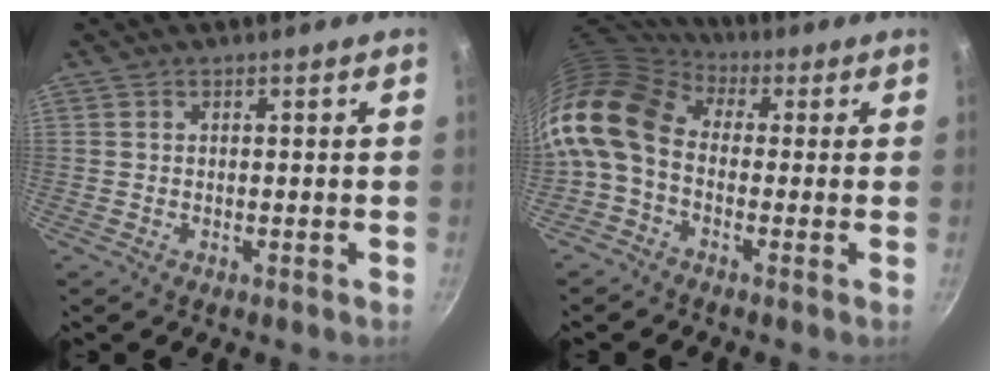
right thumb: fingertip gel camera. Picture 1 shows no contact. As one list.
[{"total": 14.5, "force": [0.0, 10.5, 10.0], "torque": [-0.200, 0.028, -0.021]}]